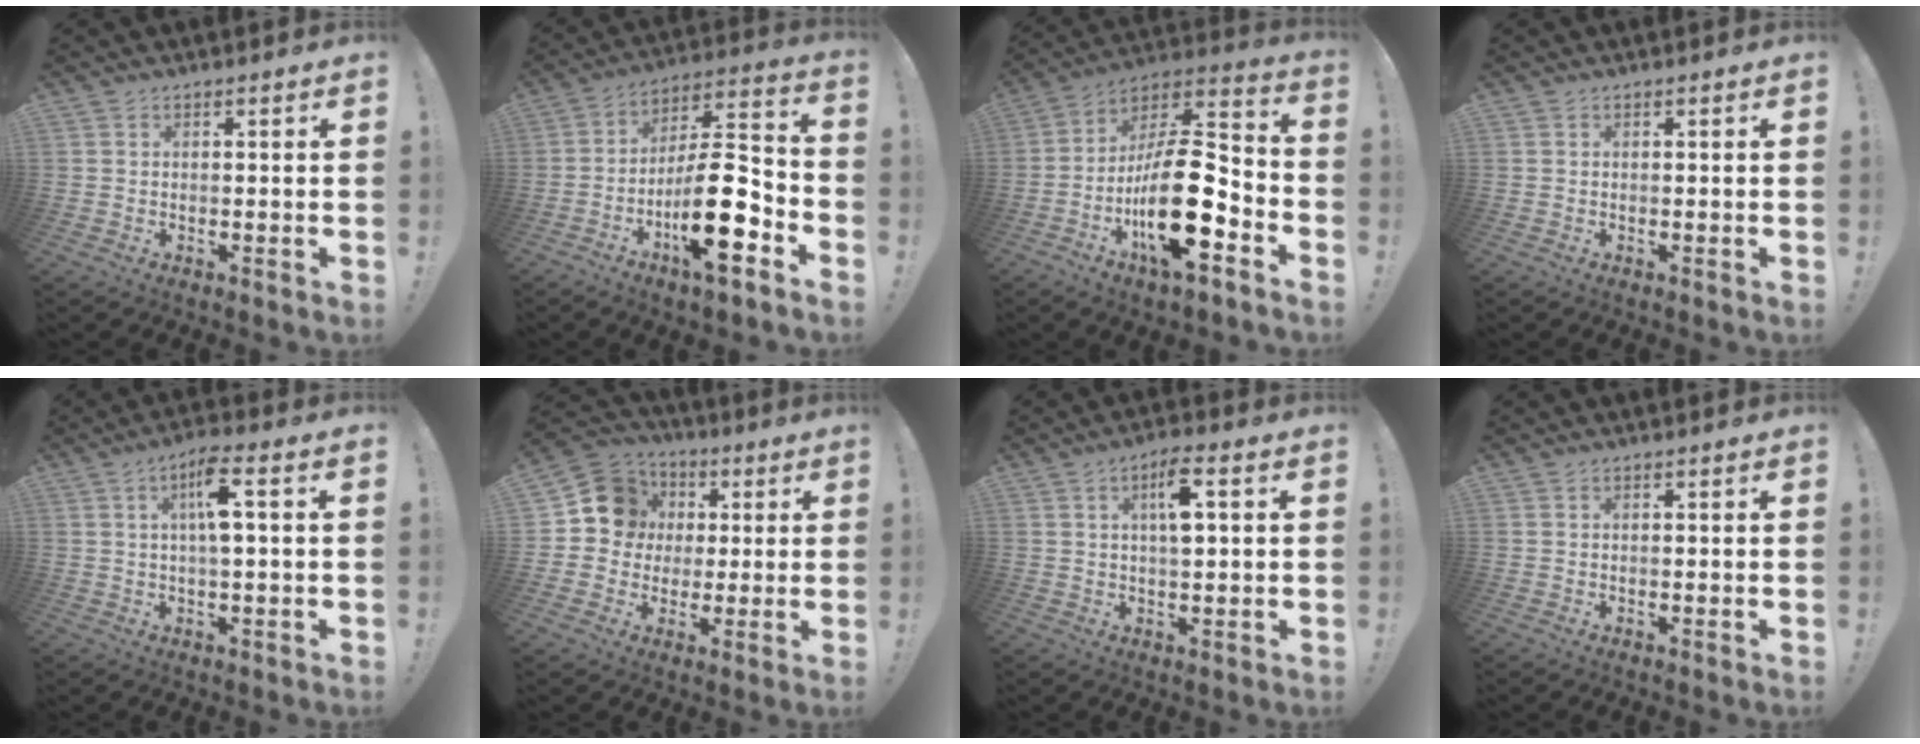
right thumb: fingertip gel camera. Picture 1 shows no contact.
{"total": 20.2, "force": [-7.6, 6.3, 17.5], "torque": [-0.302, 0.044, -0.120]}
{"total": 23.2, "force": [-7.6, 8.5, 20.2], "torque": [-0.373, 0.042, -0.121]}
{"total": 0.0}
{"total": 7.8, "force": [1.6, 1.5, 7.4], "torque": [-0.118, -0.006, 0.020]}
{"total": 12.8, "force": [2.5, 11.8, 4.4], "torque": [-0.050, 0.001, 0.055]}
{"total": 7.3, "force": [1.9, 2.1, 6.7], "torque": [-0.107, 0.000, 0.027]}
{"total": 0.0}